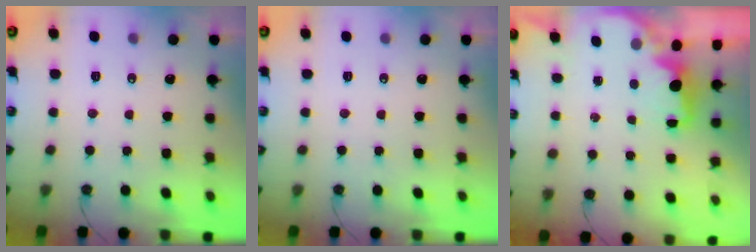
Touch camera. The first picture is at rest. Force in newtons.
{"total": 0.0}
{"total": 2.1, "press": 2.0, "slide": 0.6}